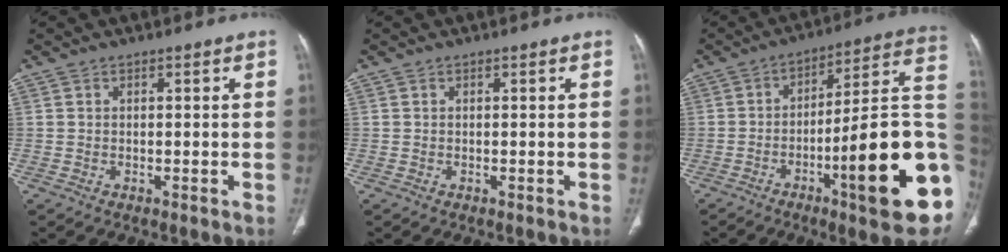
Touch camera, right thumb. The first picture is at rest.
{"total": 0.0}
{"total": 24.6, "force": [-6.9, 5.0, 23.0], "torque": [-0.260, 0.021, -0.097]}